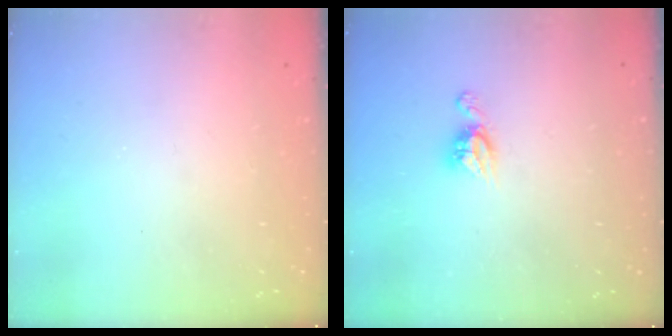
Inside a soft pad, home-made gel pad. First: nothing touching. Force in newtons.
{"total": 5.9, "press": 5.9, "slide": 0.3}